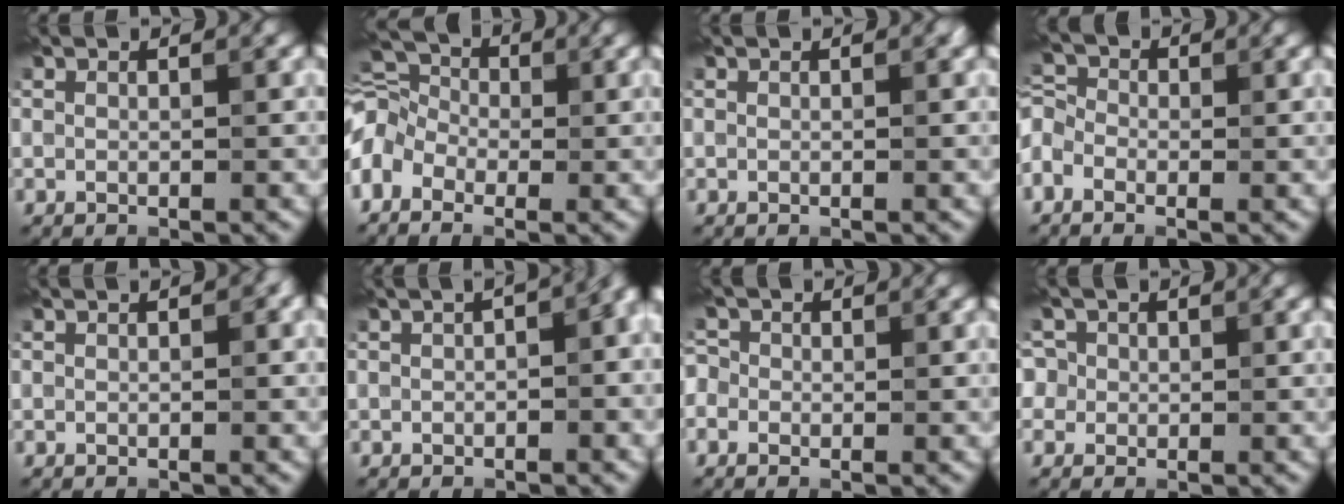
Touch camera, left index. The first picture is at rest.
{"total": 6.3, "force": [-1.6, 4.2, 4.3], "torque": [-0.101, 0.015, -0.043]}
{"total": 0.0}
{"total": 4.3, "force": [-1.6, 3.1, 2.4], "torque": [-0.052, 0.010, -0.040]}
{"total": 1.2, "force": [0.1, 0.6, 1.0], "torque": [-0.011, 0.001, 0.001]}
{"total": 8.2, "force": [0.8, 4.2, 6.9], "torque": [-0.025, 0.026, -0.004]}
{"total": 2.0, "force": [-0.1, 1.8, 0.8], "torque": [-0.003, 0.012, -0.025]}
{"total": 3.4, "force": [0.9, 3.1, 1.2], "torque": [-0.002, 0.029, -0.011]}